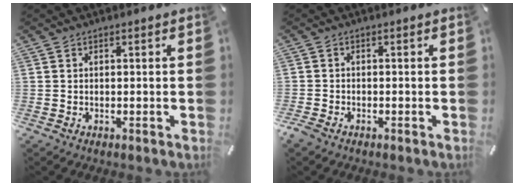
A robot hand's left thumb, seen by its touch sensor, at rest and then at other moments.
{"total": 1.4, "force": [-1.1, 0.6, 0.5], "torque": [-0.014, 0.001, -0.024]}